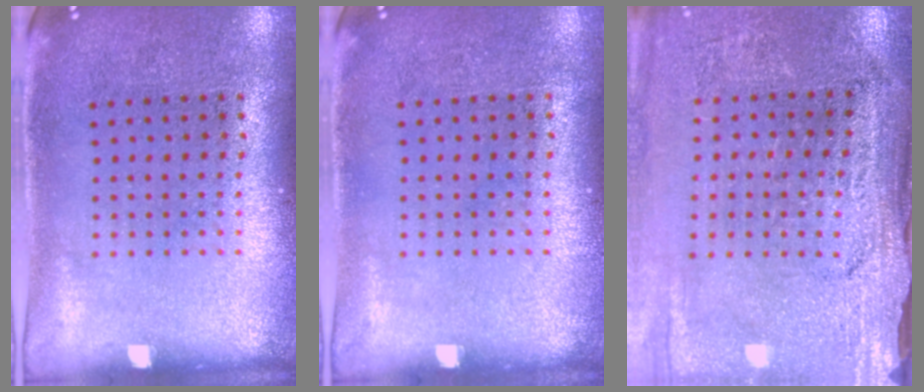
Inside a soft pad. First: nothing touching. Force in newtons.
{"total": 0.0}
{"total": 3.0, "press": 2.9, "slide": 0.8}